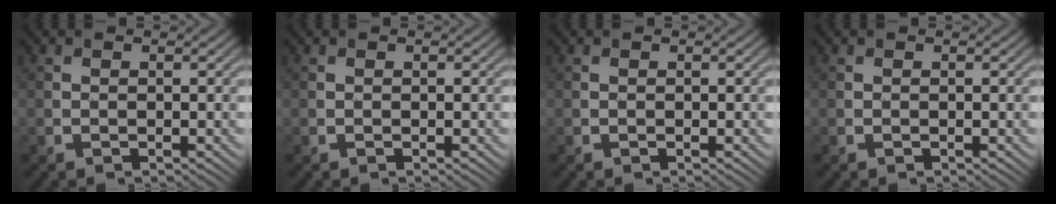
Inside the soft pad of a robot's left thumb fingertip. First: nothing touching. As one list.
[{"total": 0.0}, {"total": 0.0}, {"total": 0.0}]